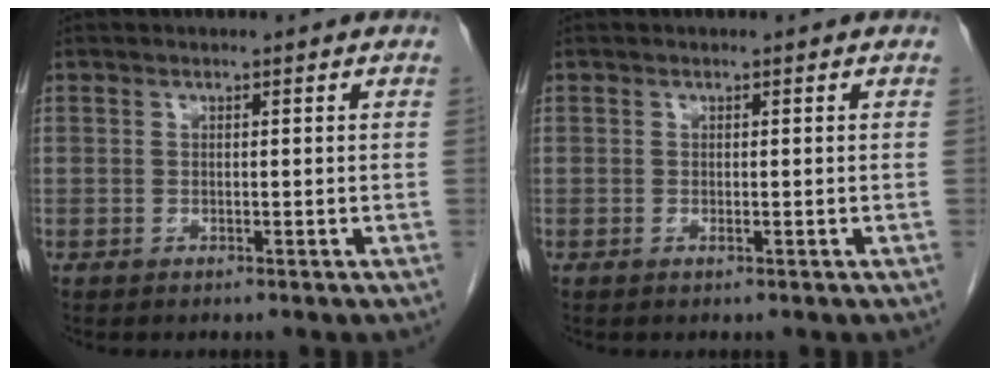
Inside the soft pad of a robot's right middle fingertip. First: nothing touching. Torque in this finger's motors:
{"motor_torque": [0.37, -0.10, 0.00, -0.01]}